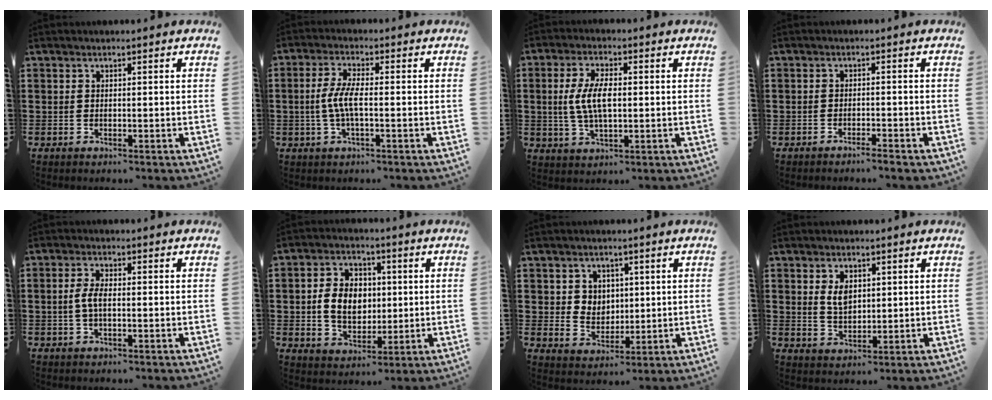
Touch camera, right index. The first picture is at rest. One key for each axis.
{"total": 4.7, "fx": -0.8, "fy": 1.0, "fz": 4.6, "tx": -0.103, "ty": -0.004, "tz": -0.023}
{"total": 6.6, "fx": 0.2, "fy": 2.6, "fz": 6.1, "tx": -0.136, "ty": 0.001, "tz": -0.005}
{"total": 1.7, "fx": -1.6, "fy": -0.3, "fz": 0.6, "tx": -0.011, "ty": -0.002, "tz": -0.029}
{"total": 3.2, "fx": -0.4, "fy": 1.1, "fz": 3.0, "tx": -0.077, "ty": -0.005, "tz": -0.015}
{"total": 7.2, "fx": 0.1, "fy": 5.5, "fz": 4.7, "tx": -0.108, "ty": 0.009, "tz": -0.005}
{"total": 3.9, "fx": 1.5, "fy": 3.6, "fz": 0.7, "tx": -0.023, "ty": 0.010, "tz": 0.024}
{"total": 3.7, "fx": 1.3, "fy": 2.2, "fz": 2.7, "tx": -0.052, "ty": 0.005, "tz": 0.021}